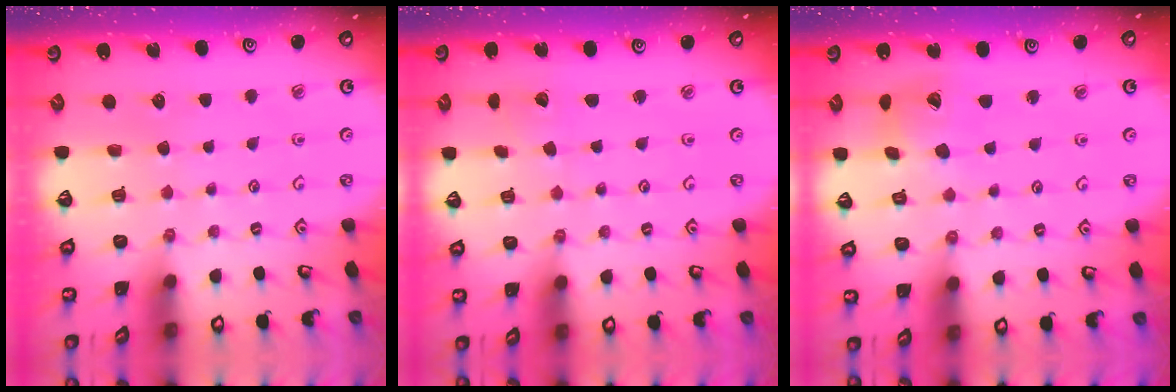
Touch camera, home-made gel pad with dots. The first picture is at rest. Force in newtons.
{"total": 1.8, "press": 1.8, "slide": 0.1}
{"total": 9.6, "press": 9.6, "slide": 1.2}